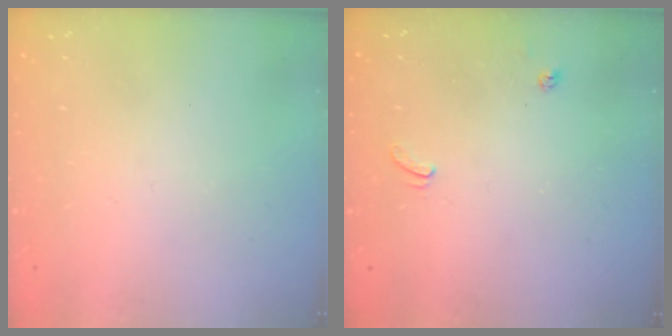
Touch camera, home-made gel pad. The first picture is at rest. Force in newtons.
{"total": 3.4, "press": 3.4, "slide": 0.3}